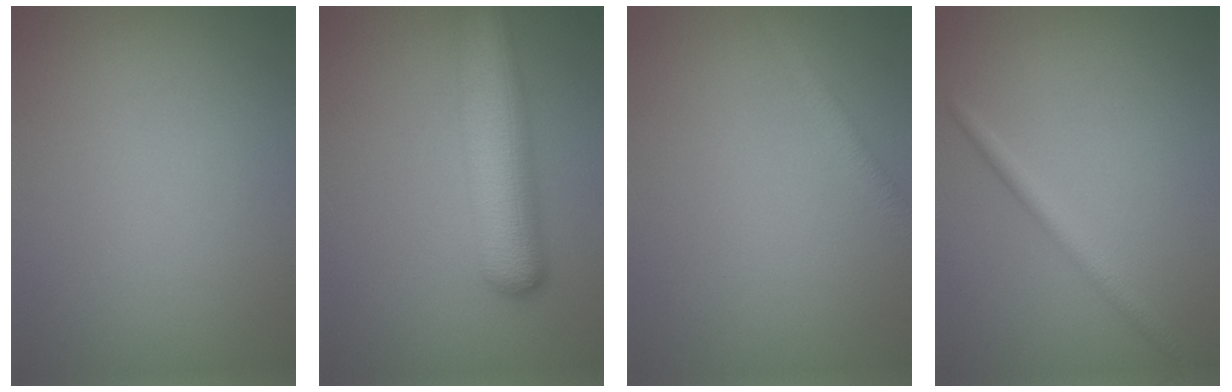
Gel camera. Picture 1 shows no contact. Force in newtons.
{"total": 7.2, "press": 7.2, "slide": 0.3}
{"total": 1.5, "press": 1.5, "slide": 0.0}
{"total": 2.0, "press": 1.9, "slide": 0.1}